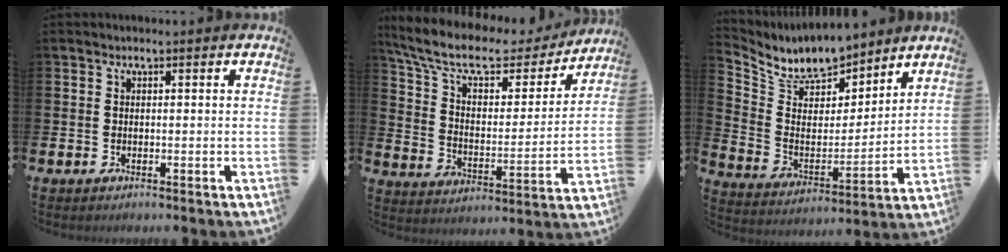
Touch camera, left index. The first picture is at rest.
{"total": 10.3, "force": [8.5, 3.6, 4.6], "torque": [-0.119, -0.052, 0.141]}
{"total": 9.1, "force": [8.6, 2.6, 1.5], "torque": [-0.074, -0.065, 0.156]}